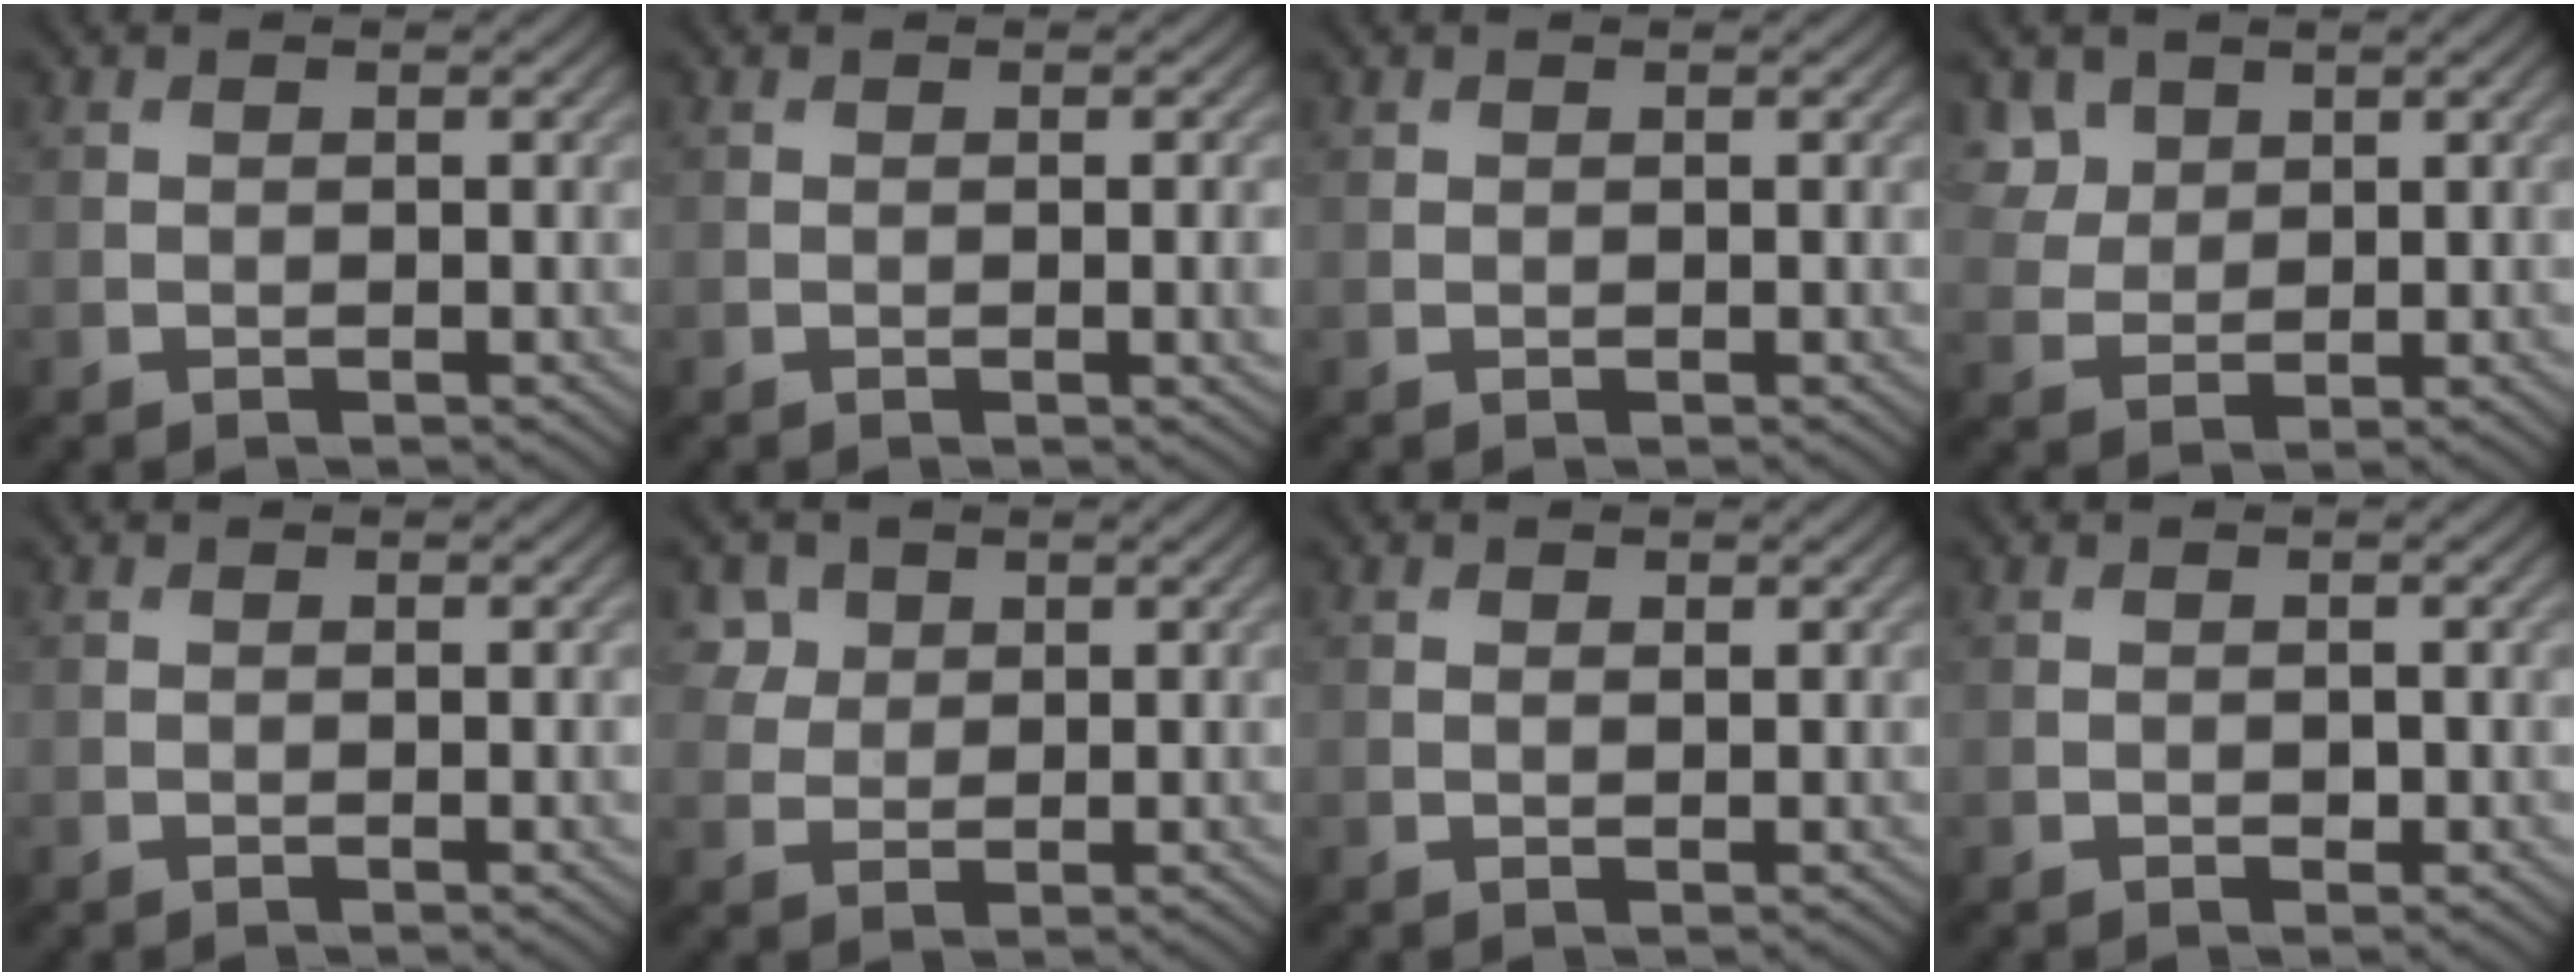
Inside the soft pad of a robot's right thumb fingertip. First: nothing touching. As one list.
[{"total": 1.5, "force": [-0.1, 0.3, 1.5], "torque": [-0.018, -0.003, -0.002]}, {"total": 0.0}, {"total": 3.9, "force": [2.2, 2.8, 1.5], "torque": [-0.049, -0.005, 0.049]}, {"total": 0.6, "force": [0.0, 0.1, 0.6], "torque": [-0.007, -0.001, 0.000]}, {"total": 3.6, "force": [1.9, 2.8, 1.1], "torque": [-0.038, -0.009, 0.050]}, {"total": 0.7, "force": [0.5, 0.2, 0.4], "torque": [-0.007, -0.002, 0.008]}, {"total": 0.7, "force": [-0.1, 0.5, 0.5], "torque": [-0.006, -0.003, -0.001]}]